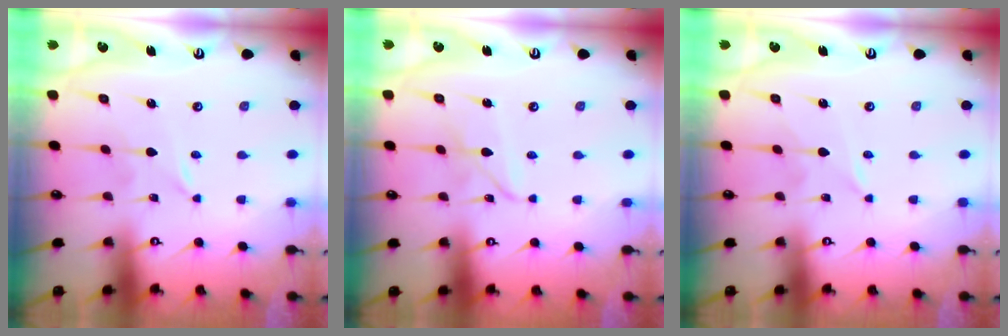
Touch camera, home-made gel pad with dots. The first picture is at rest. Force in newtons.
{"total": 2.8, "press": 2.8, "slide": 0.2}
{"total": 1.4, "press": 1.3, "slide": 0.3}